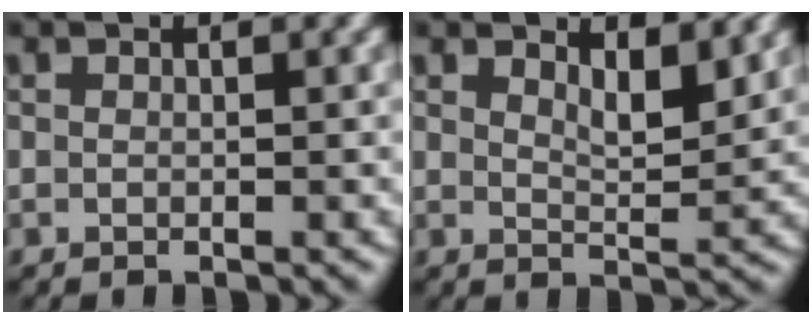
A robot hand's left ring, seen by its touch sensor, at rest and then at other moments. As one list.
[{"total": 3.0, "force": [2.4, 0.3, 1.9], "torque": [-0.023, -0.022, 0.049]}]